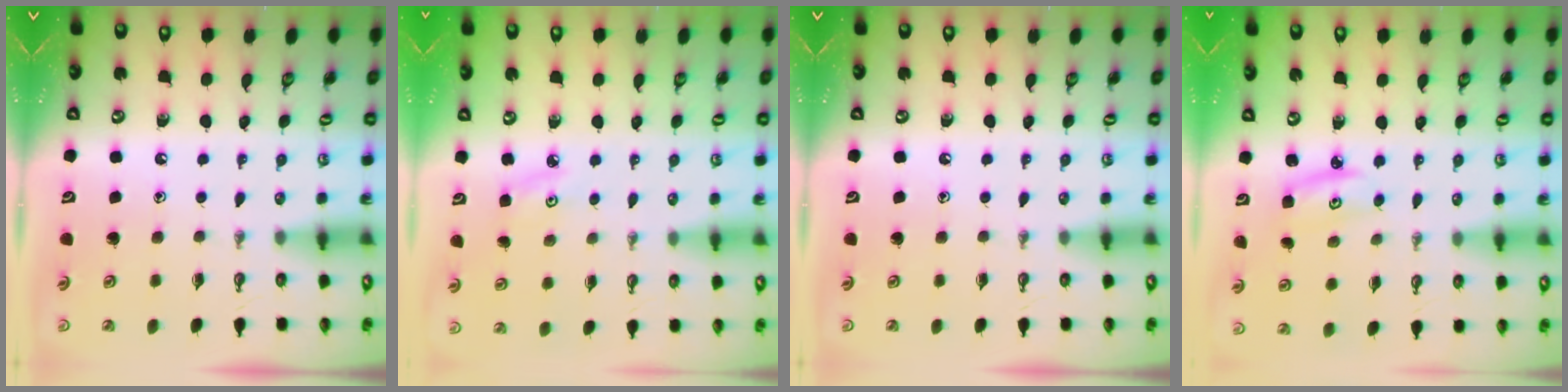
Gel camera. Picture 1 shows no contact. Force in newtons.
{"total": 3.1, "press": 3.0, "slide": 0.4}
{"total": 0.0}
{"total": 3.2, "press": 3.2, "slide": 0.3}